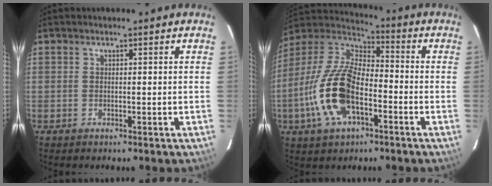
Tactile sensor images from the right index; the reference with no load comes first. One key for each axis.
{"total": 17.1, "fx": -5.9, "fy": 8.1, "fz": 13.9, "tx": -0.299, "ty": -0.007, "tz": -0.115}